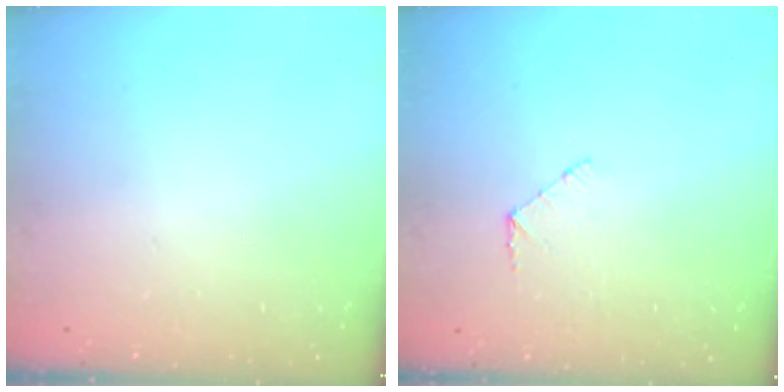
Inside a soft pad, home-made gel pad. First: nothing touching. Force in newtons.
{"total": 5.3, "press": 5.3, "slide": 0.5}